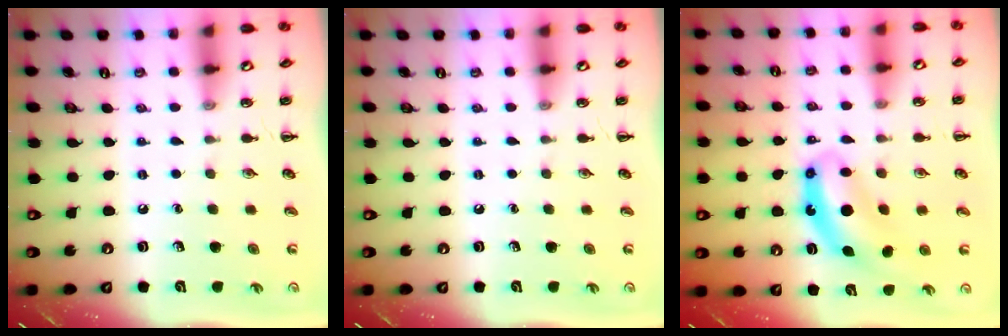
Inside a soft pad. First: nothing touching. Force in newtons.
{"total": 0.0}
{"total": 9.4, "press": 9.3, "slide": 1.8}